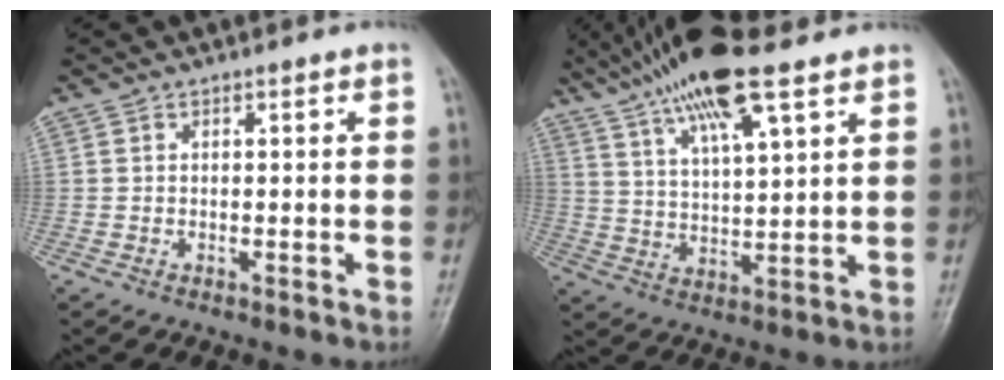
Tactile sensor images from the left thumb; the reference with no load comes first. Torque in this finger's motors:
{"motor_torque": [0.78, 0.03, 1.60, -1.16, 0.19]}